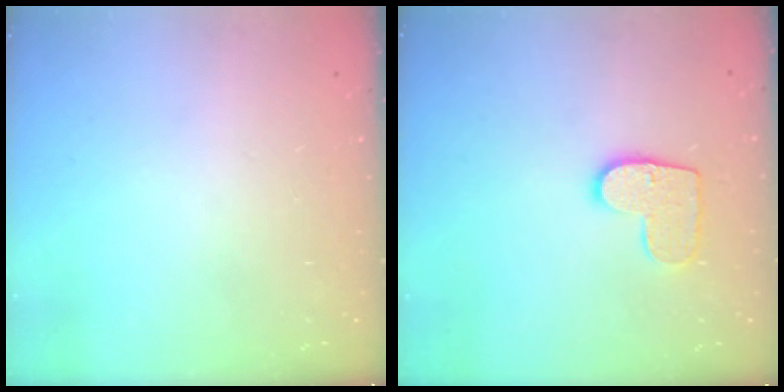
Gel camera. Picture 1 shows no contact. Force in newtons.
{"total": 10.0, "press": 10.0, "slide": 0.5}